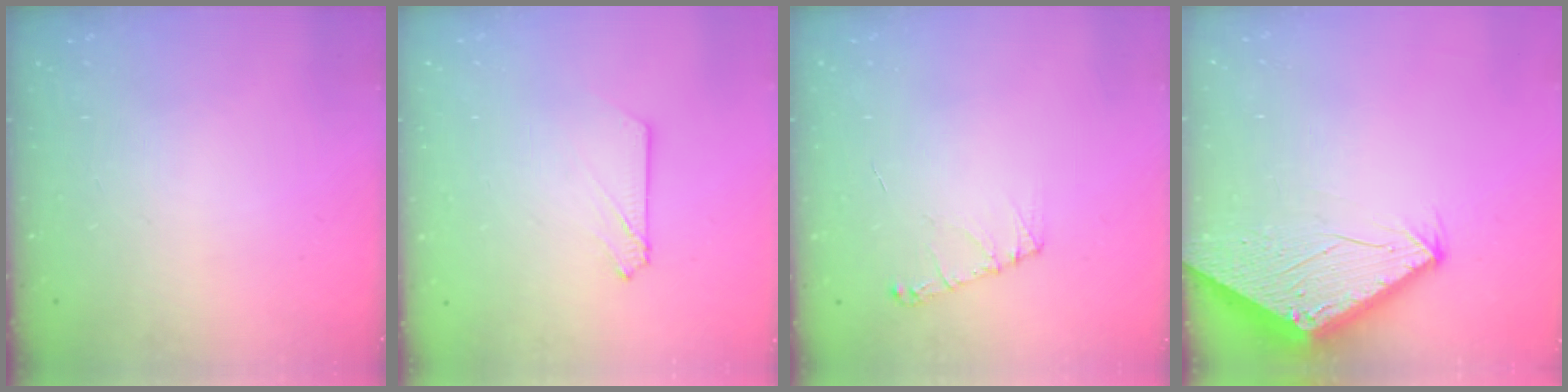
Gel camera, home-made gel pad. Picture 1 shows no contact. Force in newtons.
{"total": 2.6, "press": 2.6, "slide": 0.3}
{"total": 5.4, "press": 5.3, "slide": 0.7}
{"total": 2.8, "press": 2.8, "slide": 0.1}